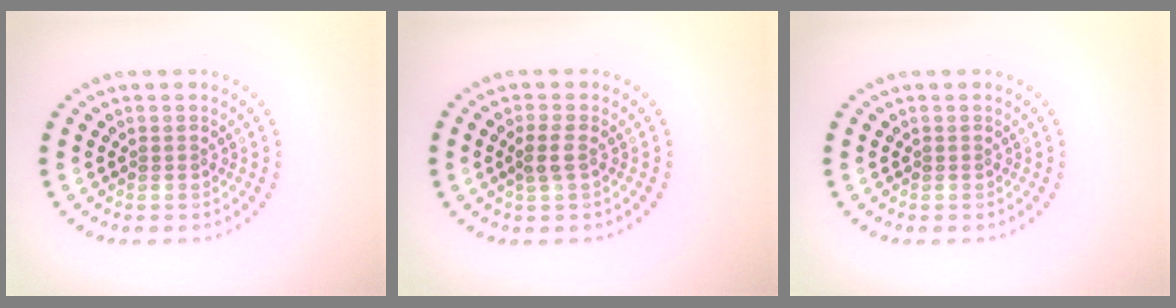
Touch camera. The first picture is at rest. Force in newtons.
{"total": 1.6, "press": 1.4, "slide": 0.8}
{"total": 0.0}